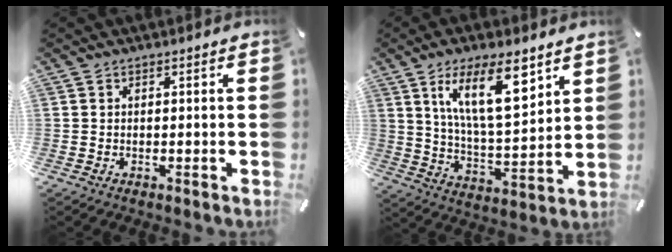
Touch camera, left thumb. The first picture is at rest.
{"total": 16.7, "force": [9.2, 6.0, 12.5], "torque": [-0.219, -0.037, 0.151]}